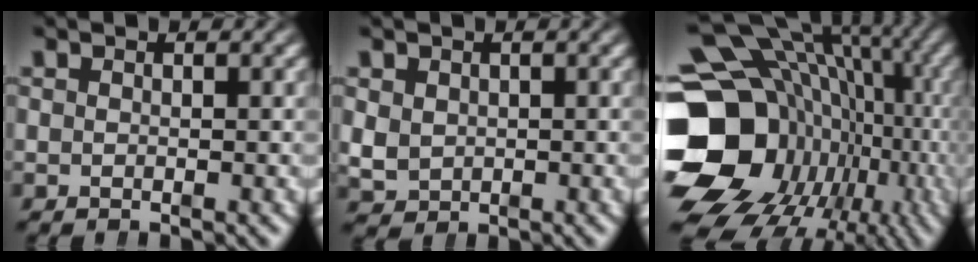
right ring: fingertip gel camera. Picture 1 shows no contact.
{"total": 2.8, "force": [0.0, 2.6, 1.1], "torque": [-0.033, -0.020, 0.015]}
{"total": 23.3, "force": [-3.5, 18.3, 14.0], "torque": [-0.253, -0.073, -0.038]}